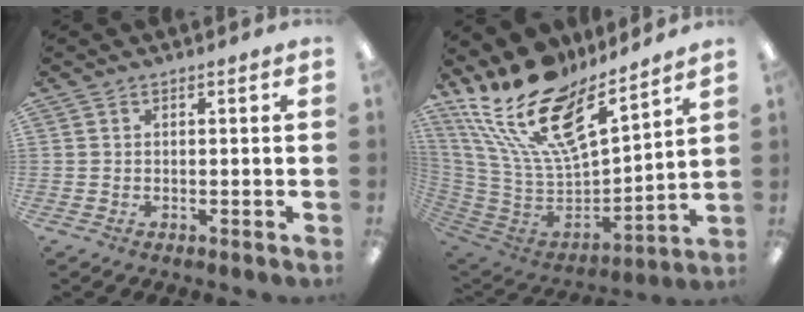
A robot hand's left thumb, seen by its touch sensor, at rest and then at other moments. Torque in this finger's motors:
{"motor_torque": [0.83, 0.55, 1.41, -1.36, 0.58]}